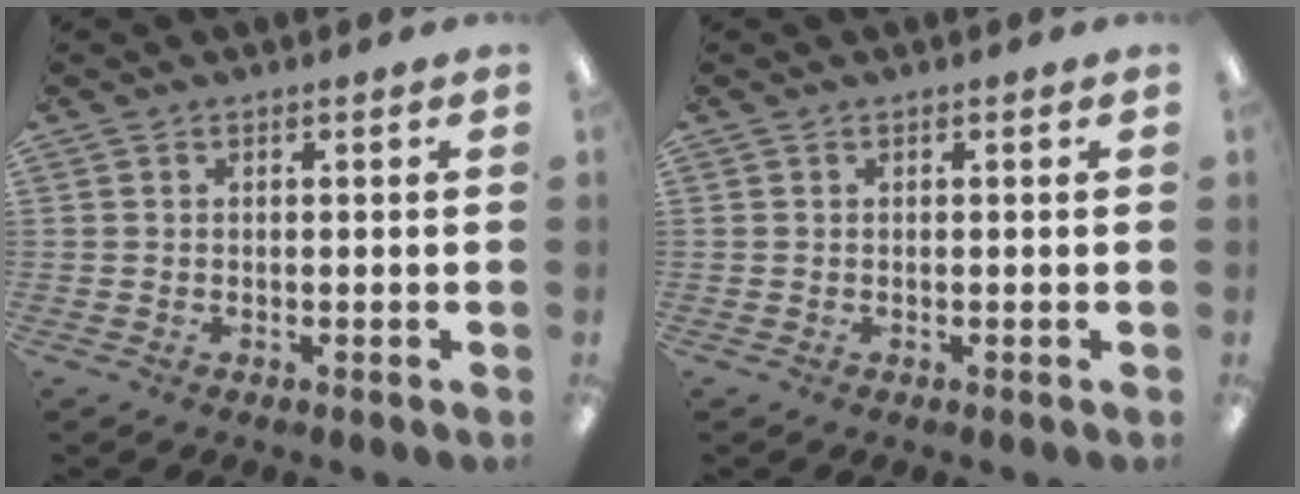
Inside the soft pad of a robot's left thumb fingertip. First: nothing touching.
{"total": 0.0}